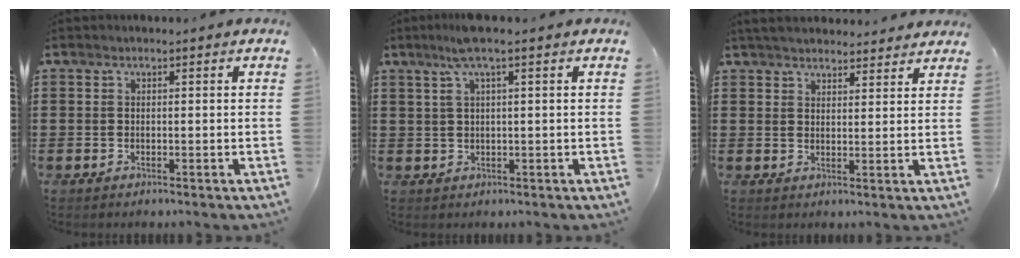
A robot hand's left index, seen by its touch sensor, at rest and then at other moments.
{"total": 3.6, "force": [1.7, -0.1, 3.1], "torque": [-0.072, -0.001, 0.027]}
{"total": 3.9, "force": [3.8, 0.4, 0.7], "torque": [-0.023, -0.008, 0.072]}